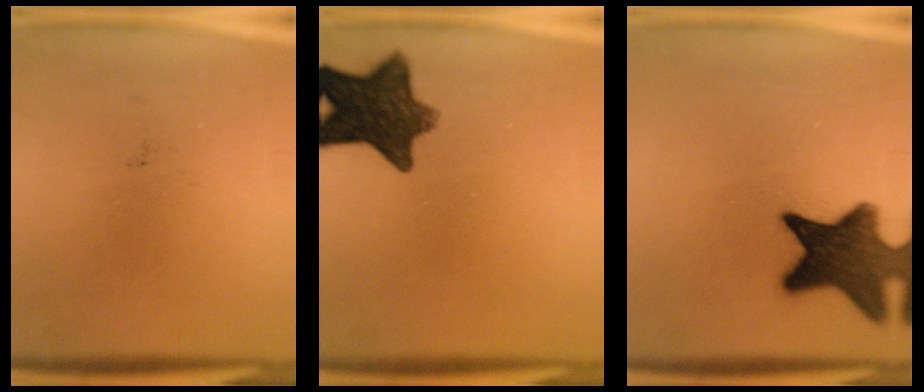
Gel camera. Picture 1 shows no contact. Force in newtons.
{"total": 11.2}
{"total": 14.3}